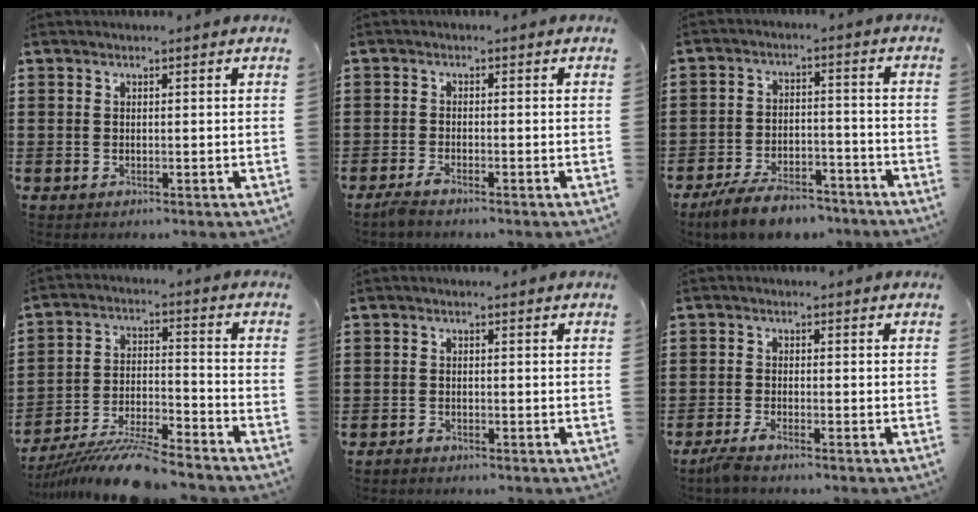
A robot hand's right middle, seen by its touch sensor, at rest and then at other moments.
{"total": 1.7, "force": [-1.4, 0.1, 1.0], "torque": [-0.034, -0.007, -0.030]}
{"total": 7.6, "force": [-6.8, 2.0, 2.7], "torque": [-0.053, 0.017, -0.131]}
{"total": 10.1, "force": [-9.4, 0.5, 3.7], "torque": [-0.065, 0.017, -0.182]}
{"total": 0.9, "force": [-0.8, 0.3, 0.3], "torque": [-0.009, -0.003, -0.016]}
{"total": 2.3, "force": [-1.8, 0.0, 1.3], "torque": [-0.039, -0.005, -0.039]}